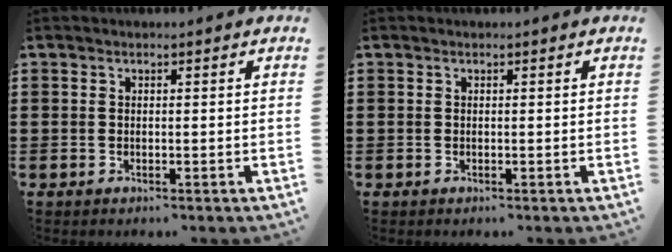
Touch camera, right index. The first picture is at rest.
{"total": 0.0}